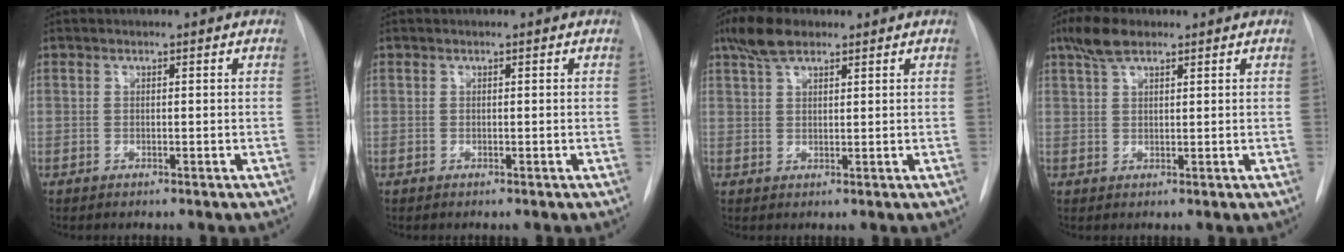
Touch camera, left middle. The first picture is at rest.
{"total": 0.0}
{"total": 5.0, "force": [3.5, 1.9, 3.0], "torque": [-0.067, 0.016, 0.068]}
{"total": 4.4, "force": [3.0, 1.6, 2.7], "torque": [-0.062, 0.014, 0.060]}